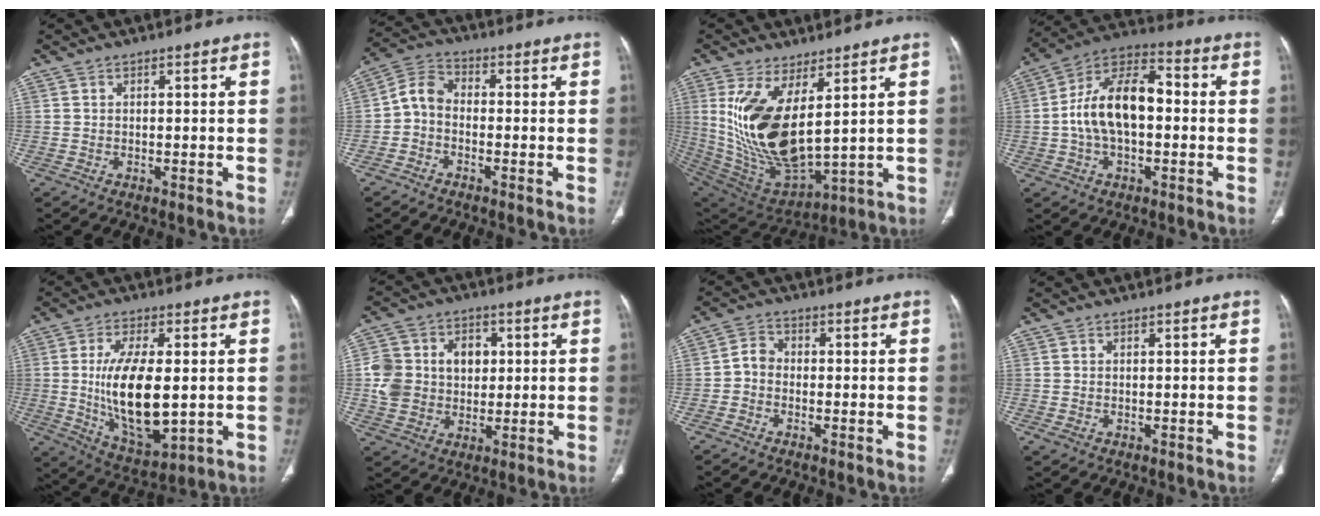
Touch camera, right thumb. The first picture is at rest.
{"total": 5.2, "force": [-1.4, 3.8, 3.3], "torque": [-0.053, 0.025, -0.044]}
{"total": 18.4, "force": [4.6, 7.8, 16.0], "torque": [-0.312, -0.043, 0.113]}
{"total": 14.9, "force": [-0.4, 8.5, 12.3], "torque": [-0.210, 0.040, -0.019]}
{"total": 16.0, "force": [-0.2, 7.0, 14.4], "torque": [-0.254, -0.020, 0.010]}
{"total": 12.9, "force": [1.4, 10.7, 7.0], "torque": [-0.093, 0.014, 0.028]}
{"total": 3.4, "force": [-1.1, 2.8, 1.6], "torque": [-0.019, 0.014, -0.031]}
{"total": 1.1, "force": [-0.3, 0.7, 0.7], "torque": [-0.021, -0.001, -0.004]}